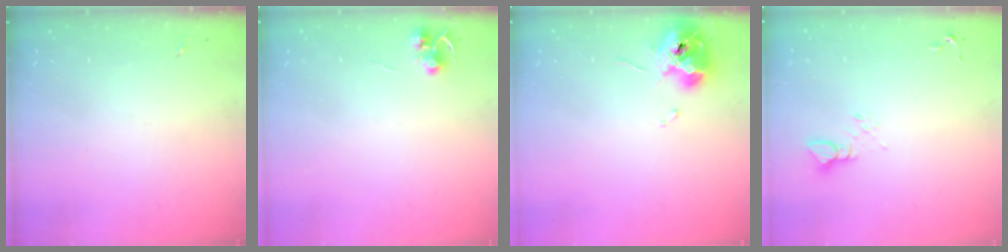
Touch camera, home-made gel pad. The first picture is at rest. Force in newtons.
{"total": 5.7, "press": 5.6, "slide": 0.4}
{"total": 11.0, "press": 11.0, "slide": 1.1}
{"total": 4.0, "press": 4.0, "slide": 0.3}